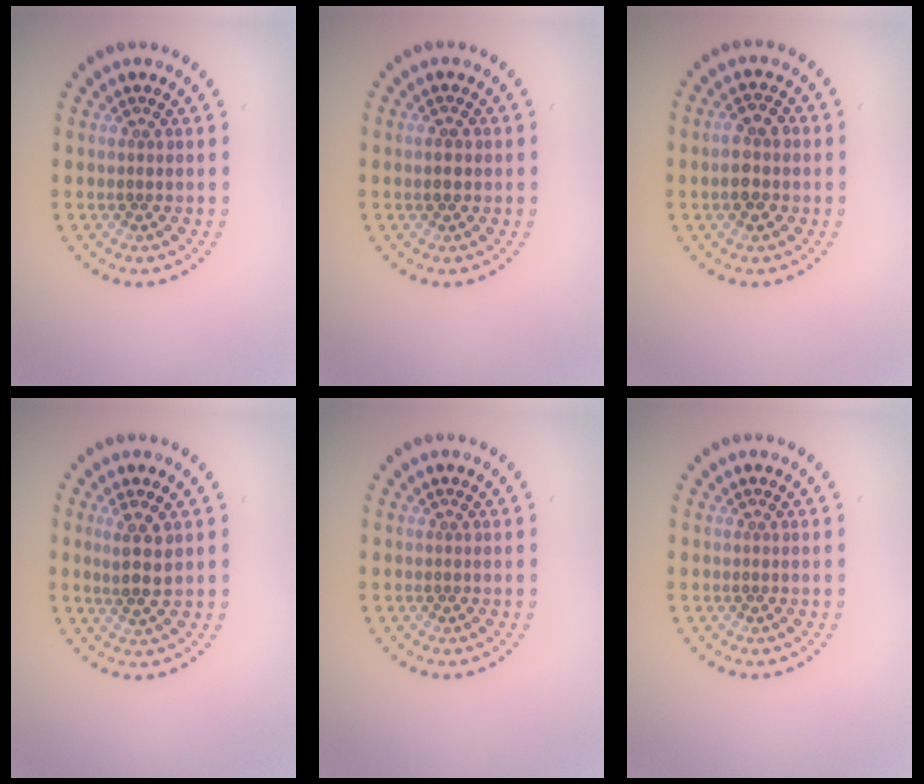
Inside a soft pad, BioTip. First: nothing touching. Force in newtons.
{"total": 1.7, "press": 1.7, "slide": 0.1}
{"total": 2.6, "press": 2.6, "slide": 0.4}
{"total": 2.6, "press": 2.2, "slide": 1.3}
{"total": 0.0}
{"total": 0.0}